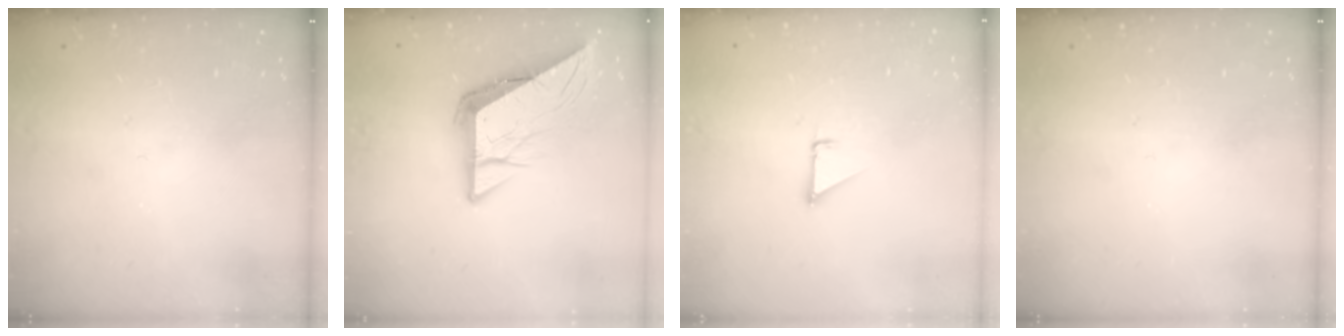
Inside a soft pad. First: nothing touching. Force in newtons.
{"total": 9.3, "press": 9.2, "slide": 1.2}
{"total": 1.3, "press": 1.3, "slide": 0.1}
{"total": 0.0}